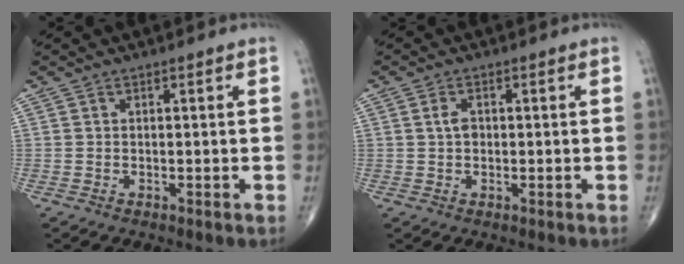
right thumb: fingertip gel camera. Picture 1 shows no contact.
{"total": 2.3, "force": [0.3, 1.4, 1.7], "torque": [-0.032, 0.005, 0.005]}